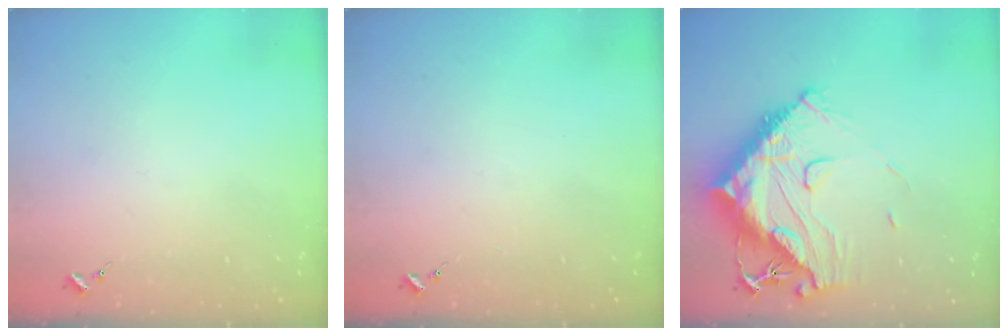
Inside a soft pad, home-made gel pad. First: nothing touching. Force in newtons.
{"total": 0.0}
{"total": 20.5, "press": 20.4, "slide": 1.8}